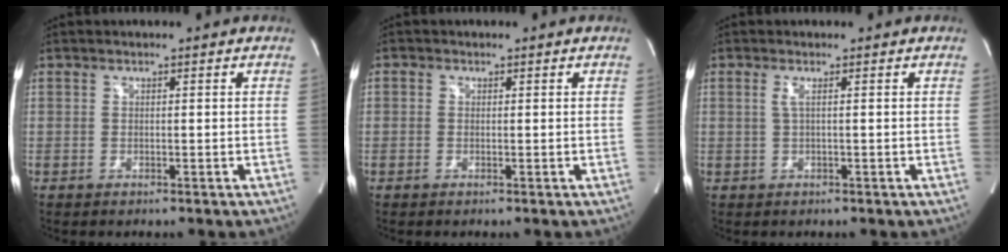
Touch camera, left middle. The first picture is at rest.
{"total": 0.5, "force": [0.0, 0.5, 0.2], "torque": [-0.003, 0.001, -0.004]}
{"total": 1.1, "force": [0.3, -0.2, 1.1], "torque": [-0.032, 0.002, 0.007]}